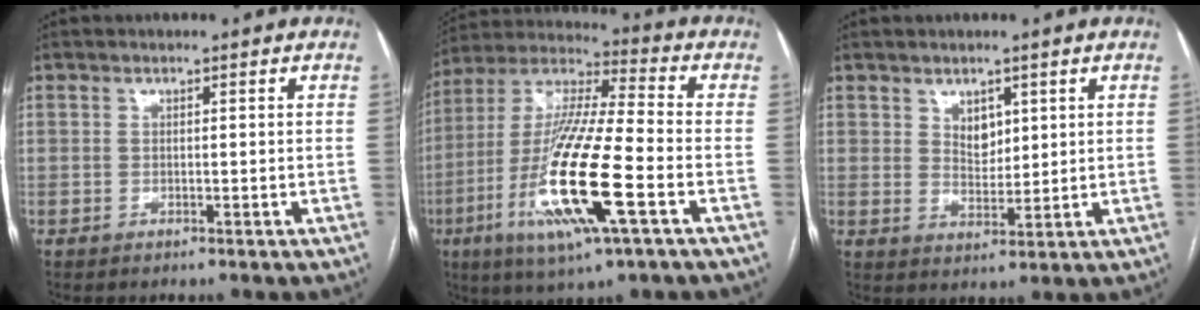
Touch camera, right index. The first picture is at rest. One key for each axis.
{"total": 20.7, "fx": -6.7, "fy": 2.0, "fz": 19.5, "tx": -0.414, "ty": -0.028, "tz": -0.126}
{"total": 3.8, "fx": 1.7, "fy": 2.5, "fz": 2.3, "tx": -0.039, "ty": -0.002, "tz": 0.038}